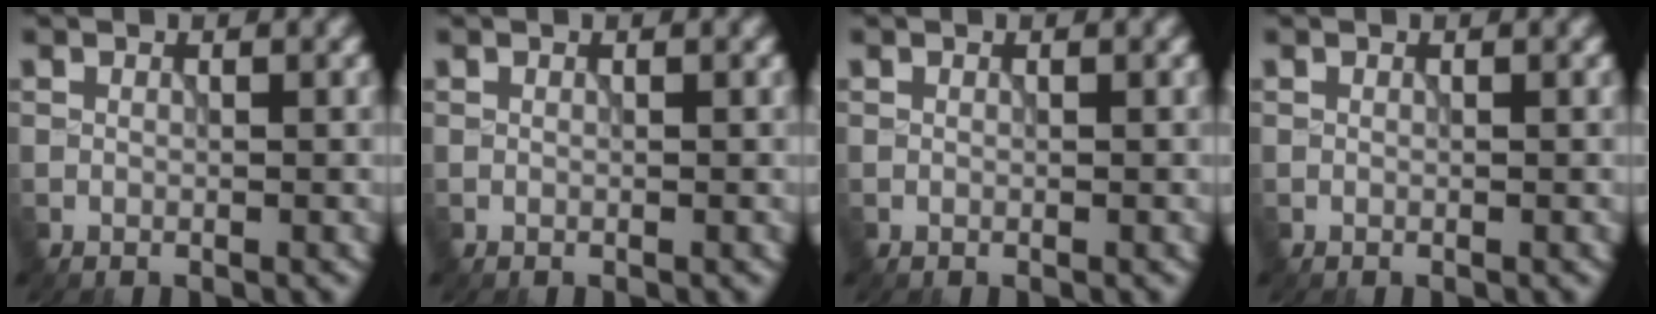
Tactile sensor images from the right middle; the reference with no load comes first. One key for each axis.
{"total": 0.0}
{"total": 0.0}
{"total": 0.0}